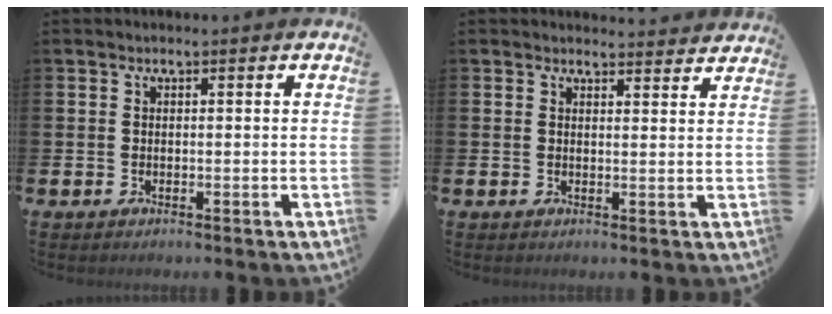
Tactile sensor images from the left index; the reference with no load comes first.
{"total": 2.6, "force": [2.6, 0.3, -0.2], "torque": [0.008, -0.019, 0.046]}